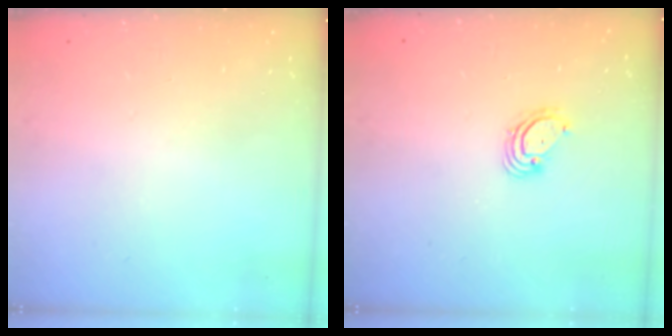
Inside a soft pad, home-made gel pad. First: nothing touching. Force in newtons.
{"total": 3.9, "press": 3.9, "slide": 0.1}